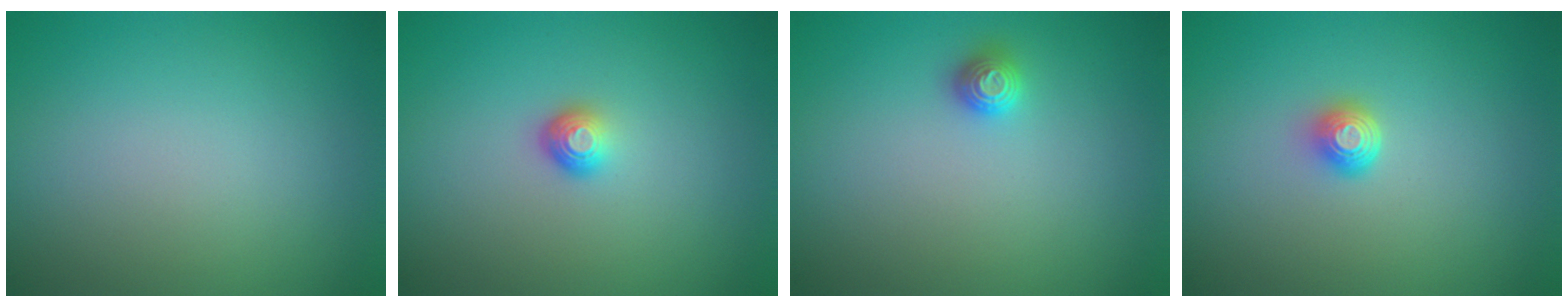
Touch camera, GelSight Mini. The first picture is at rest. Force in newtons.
{"total": 1.5, "press": 1.1, "slide": 1.1}
{"total": 1.1, "press": 1.1, "slide": 0.2}
{"total": 1.6, "press": 1.2, "slide": 1.0}